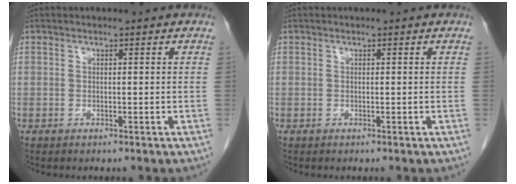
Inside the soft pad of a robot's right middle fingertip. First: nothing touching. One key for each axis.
{"total": 0.0}